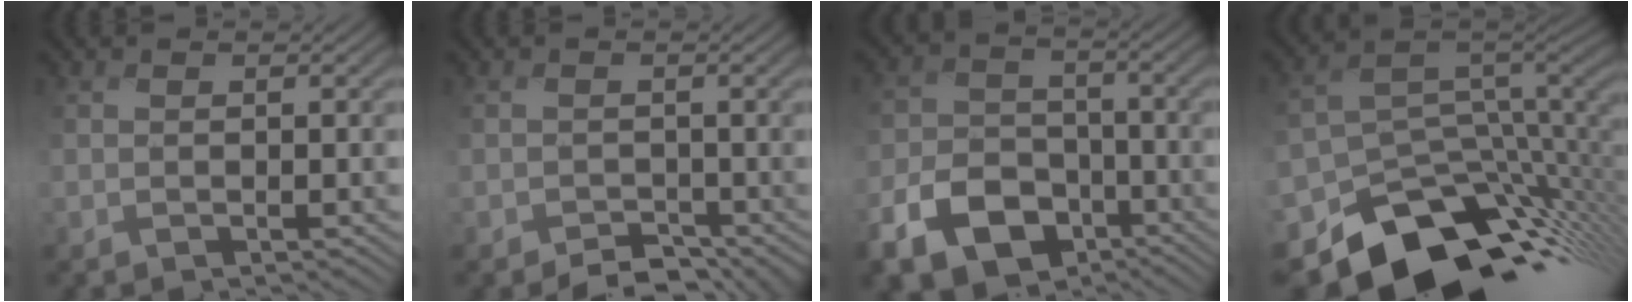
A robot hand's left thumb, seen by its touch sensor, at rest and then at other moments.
{"total": 2.7, "force": [-2.2, 1.4, 0.7], "torque": [-0.004, -0.006, -0.041]}
{"total": 11.0, "force": [-6.4, 6.9, 5.7], "torque": [-0.125, -0.015, -0.126]}
{"total": 14.1, "force": [-8.7, 7.6, 8.1], "torque": [-0.165, -0.039, -0.128]}